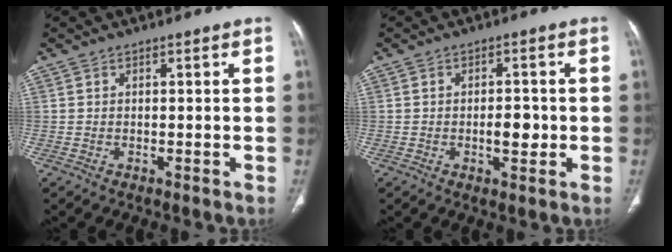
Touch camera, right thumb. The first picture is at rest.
{"total": 4.1, "force": [-0.6, 2.1, 3.4], "torque": [-0.043, 0.002, -0.009]}